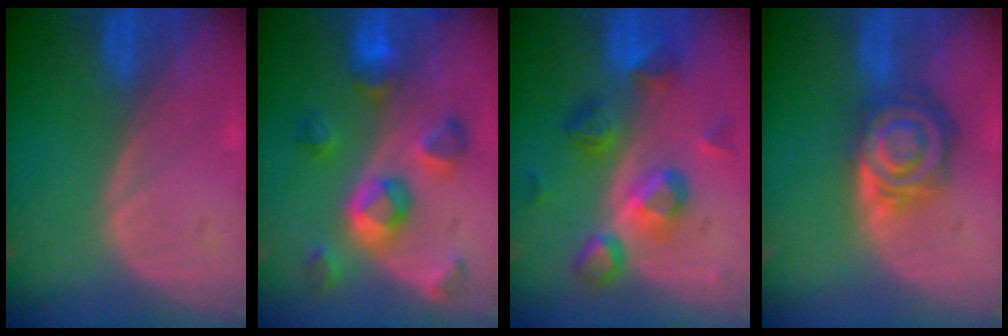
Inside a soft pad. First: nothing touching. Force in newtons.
{"total": 9.0, "press": 8.3, "slide": 3.4}
{"total": 8.1, "press": 8.0, "slide": 1.5}
{"total": 8.0, "press": 7.1, "slide": 3.8}